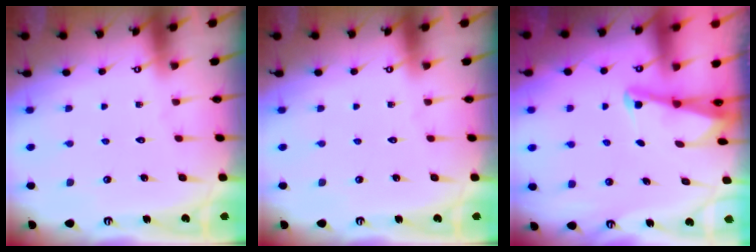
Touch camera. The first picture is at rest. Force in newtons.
{"total": 0.0}
{"total": 2.2, "press": 2.2, "slide": 0.3}